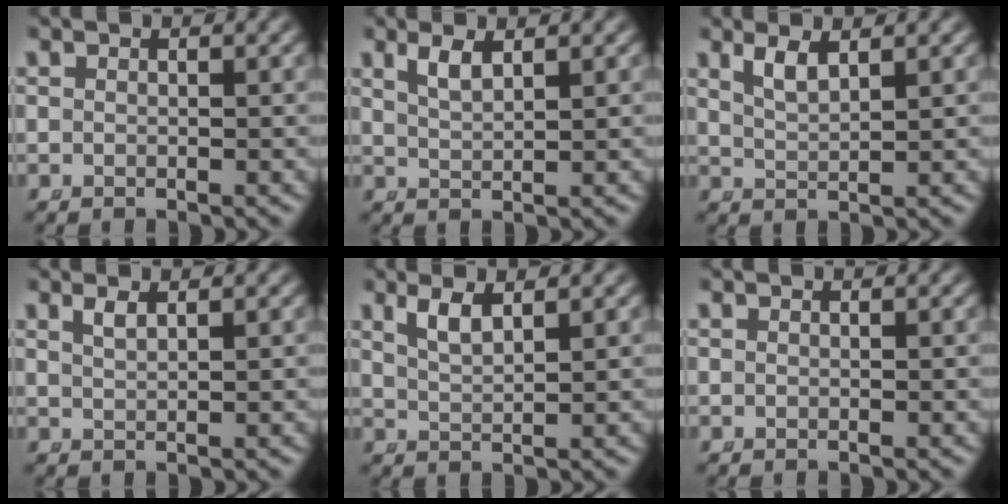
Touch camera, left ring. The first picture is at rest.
{"total": 1.7, "force": [1.1, 0.0, 1.2], "torque": [-0.027, -0.006, 0.031]}
{"total": 2.0, "force": [1.3, 0.3, 1.5], "torque": [-0.036, -0.007, 0.033]}
{"total": 1.1, "force": [0.7, -0.4, 0.6], "torque": [-0.011, -0.003, 0.022]}
{"total": 2.0, "force": [1.3, 0.3, 1.5], "torque": [-0.036, -0.007, 0.034]}
{"total": 0.0}